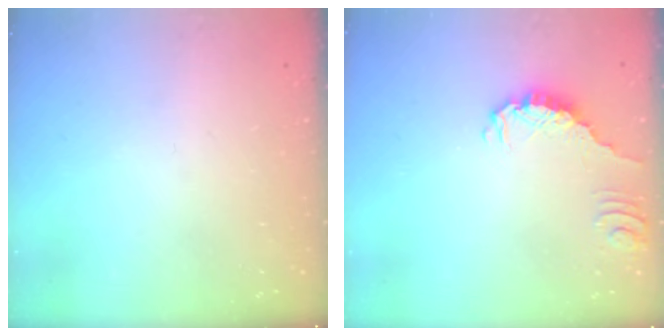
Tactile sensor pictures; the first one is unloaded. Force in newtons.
{"total": 0.6, "press": 0.6, "slide": 0.2}